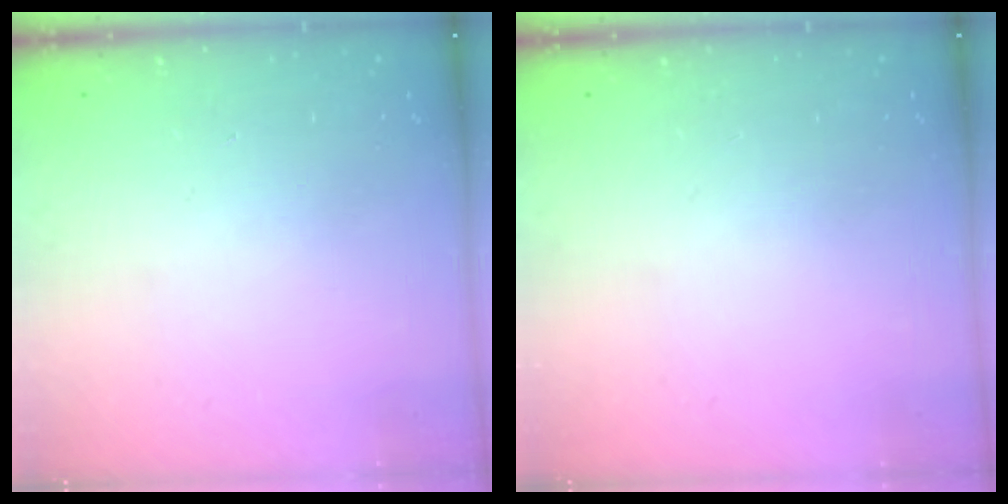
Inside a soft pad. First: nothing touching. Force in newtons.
{"total": 0.0}